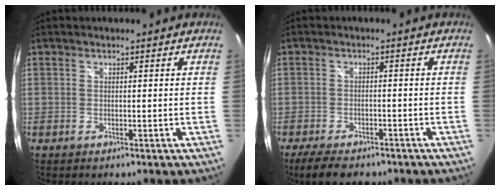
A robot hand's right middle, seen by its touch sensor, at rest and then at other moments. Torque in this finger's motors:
{"motor_torque": [0.46, -0.63, 0.02, 0.03]}